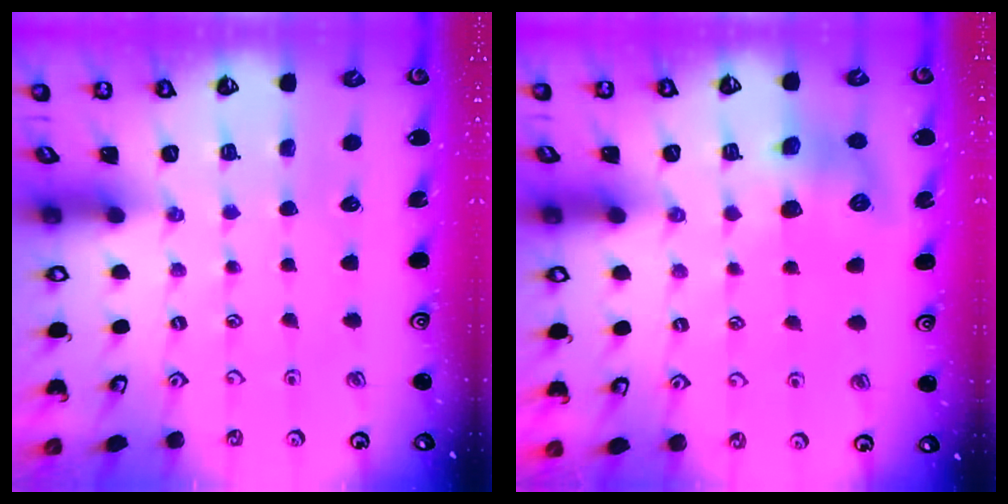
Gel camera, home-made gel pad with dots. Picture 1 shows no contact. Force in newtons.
{"total": 8.4, "press": 8.3, "slide": 1.2}